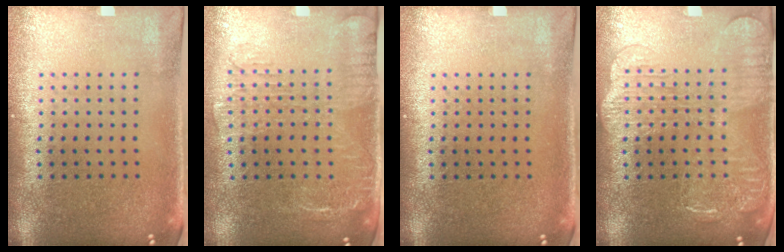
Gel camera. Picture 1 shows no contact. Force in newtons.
{"total": 2.0, "press": 1.6, "slide": 1.2}
{"total": 0.0}
{"total": 2.2, "press": 2.1, "slide": 0.4}